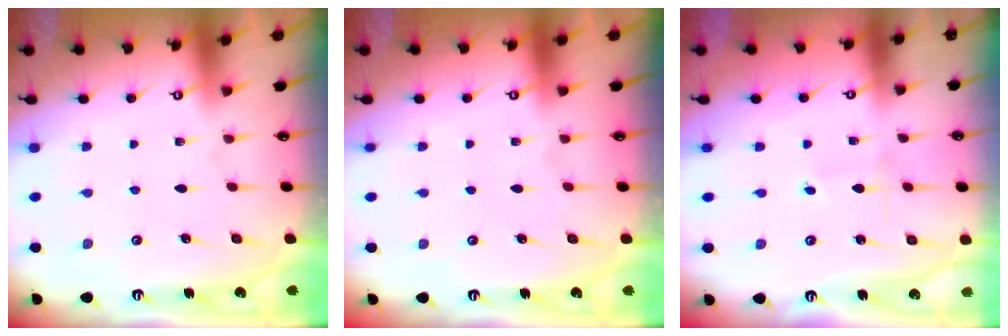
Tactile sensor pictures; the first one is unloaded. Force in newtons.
{"total": 0.0}
{"total": 0.6, "press": 0.6, "slide": 0.0}